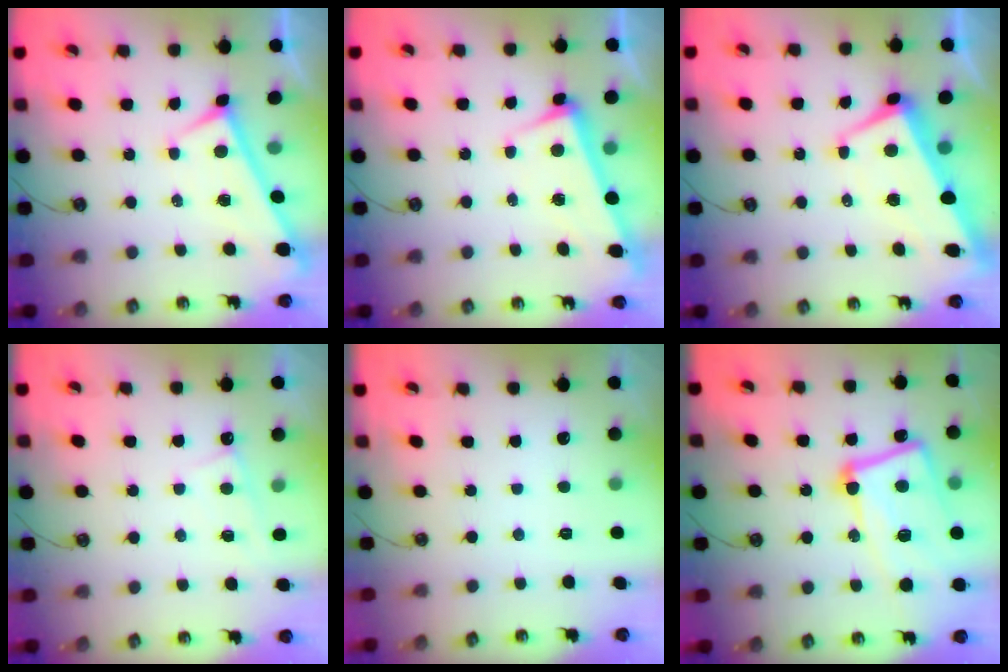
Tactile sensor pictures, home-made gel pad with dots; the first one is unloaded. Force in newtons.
{"total": 3.3, "press": 3.1, "slide": 0.9}
{"total": 1.6, "press": 0.9, "slide": 1.3}
{"total": 2.2, "press": 2.2, "slide": 0.2}
{"total": 0.0}
{"total": 20.6, "press": 20.4, "slide": 2.6}